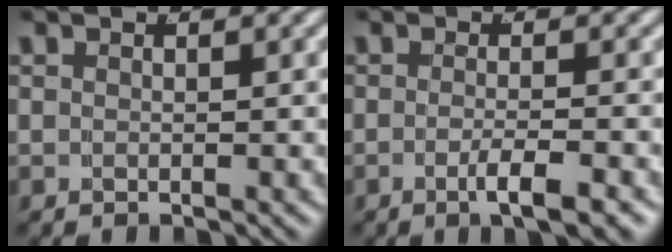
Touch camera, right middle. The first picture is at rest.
{"total": 3.1, "force": [-1.8, 0.2, 2.5], "torque": [-0.045, -0.011, -0.027]}